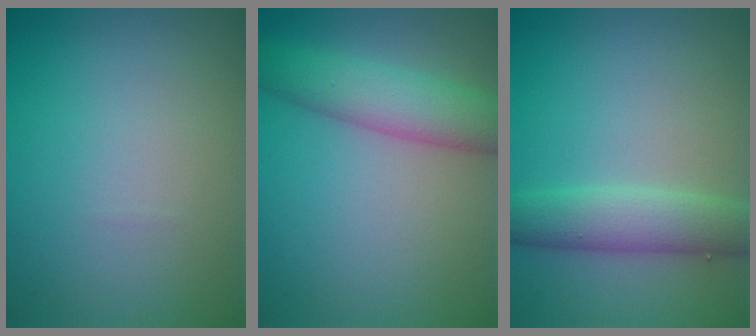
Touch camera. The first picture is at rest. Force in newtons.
{"total": 5.6, "press": 5.6, "slide": 0.2}
{"total": 4.3, "press": 4.3, "slide": 0.3}